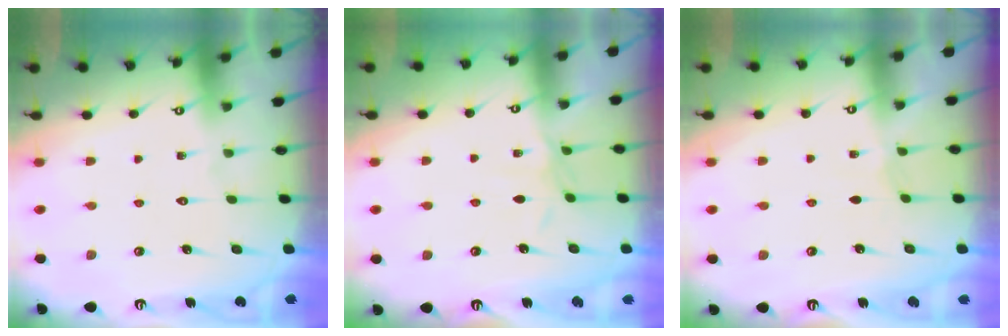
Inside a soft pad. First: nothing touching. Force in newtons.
{"total": 2.8, "press": 2.8, "slide": 0.5}
{"total": 1.7, "press": 1.7, "slide": 0.4}